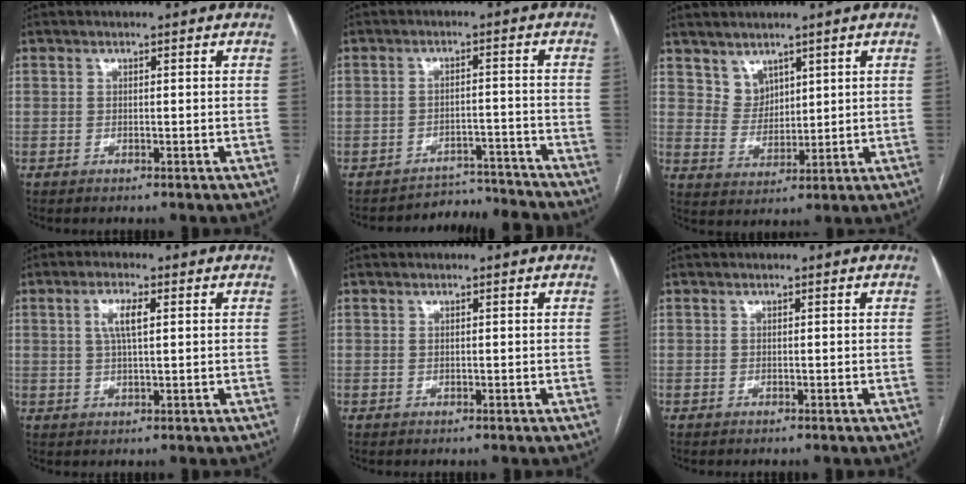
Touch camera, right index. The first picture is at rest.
{"total": 7.8, "force": [-7.7, 0.3, -1.6], "torque": [0.022, 0.021, -0.110]}
{"total": 4.1, "force": [2.9, 2.8, 0.6], "torque": [-0.010, 0.002, 0.064]}
{"total": 4.1, "force": [1.2, 0.8, 3.8], "torque": [-0.077, 0.004, 0.023]}
{"total": 0.0}
{"total": 0.0}